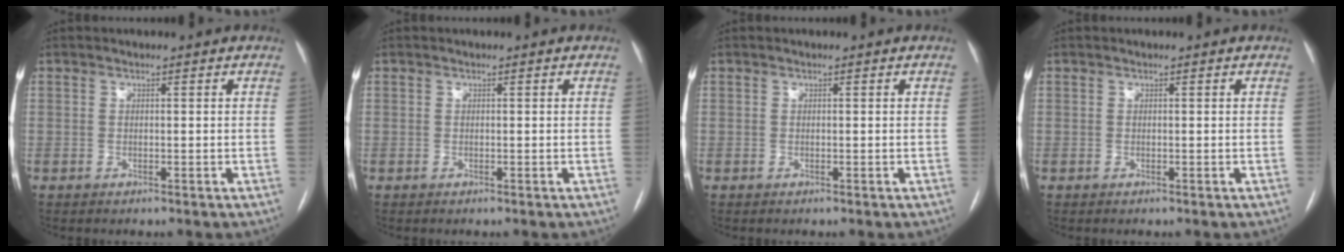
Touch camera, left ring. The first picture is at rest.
{"total": 0.0}
{"total": 0.0}
{"total": 0.0}